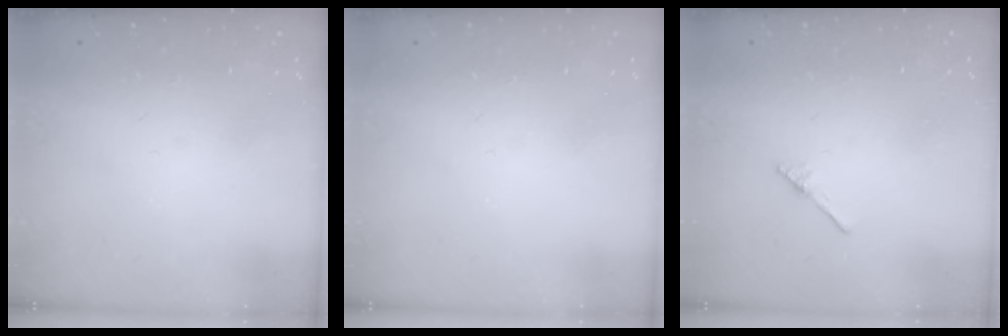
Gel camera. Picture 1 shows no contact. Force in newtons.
{"total": 0.0}
{"total": 1.9, "press": 1.8, "slide": 0.3}